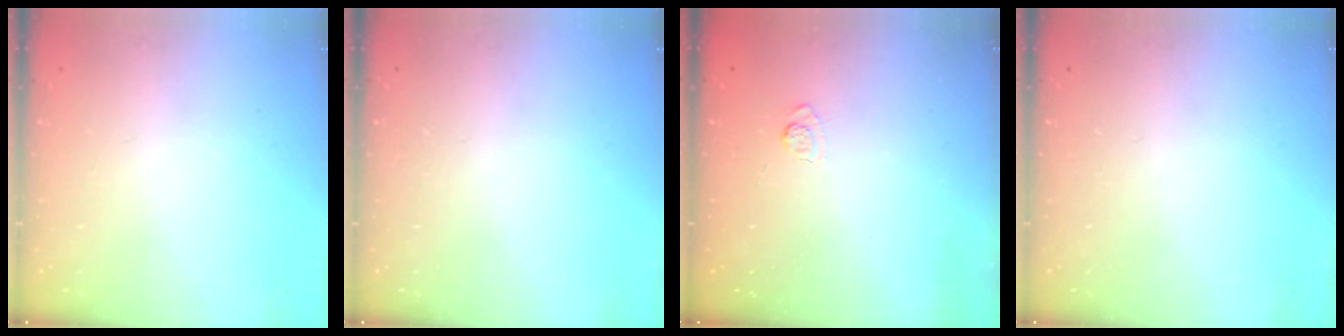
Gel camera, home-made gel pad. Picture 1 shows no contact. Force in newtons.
{"total": 0.0}
{"total": 2.2, "press": 1.8, "slide": 1.3}
{"total": 0.0}